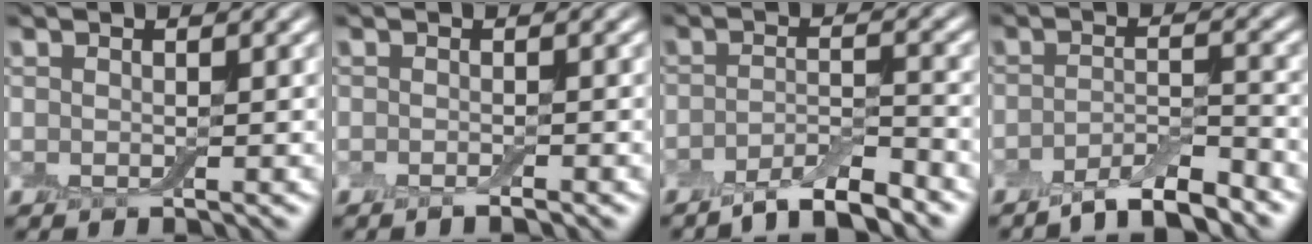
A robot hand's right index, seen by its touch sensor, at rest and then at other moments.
{"total": 0.8, "force": [-0.6, 0.0, 0.5], "torque": [-0.007, -0.001, -0.011]}
{"total": 4.3, "force": [-3.4, 0.8, 2.6], "torque": [-0.041, 0.002, -0.062]}
{"total": 4.2, "force": [-3.4, 0.7, 2.4], "torque": [-0.039, 0.002, -0.062]}